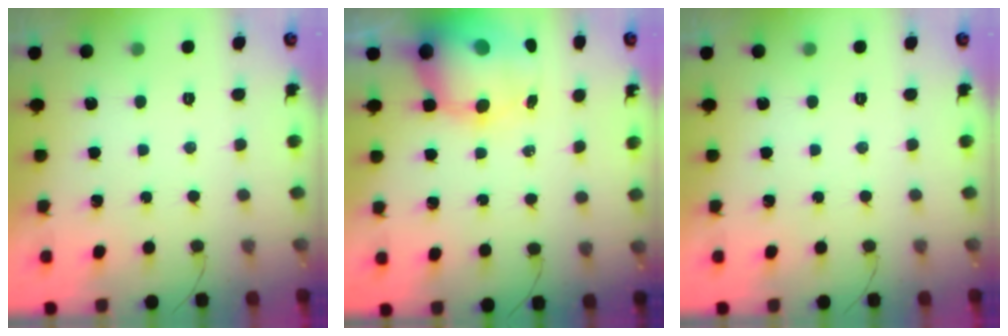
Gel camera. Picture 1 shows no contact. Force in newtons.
{"total": 11.4, "press": 11.0, "slide": 3.0}
{"total": 0.0}